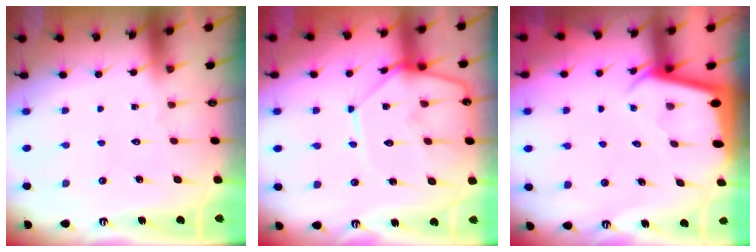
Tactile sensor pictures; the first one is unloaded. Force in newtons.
{"total": 12.4, "press": 12.3, "slide": 1.3}
{"total": 2.4, "press": 2.4, "slide": 0.3}